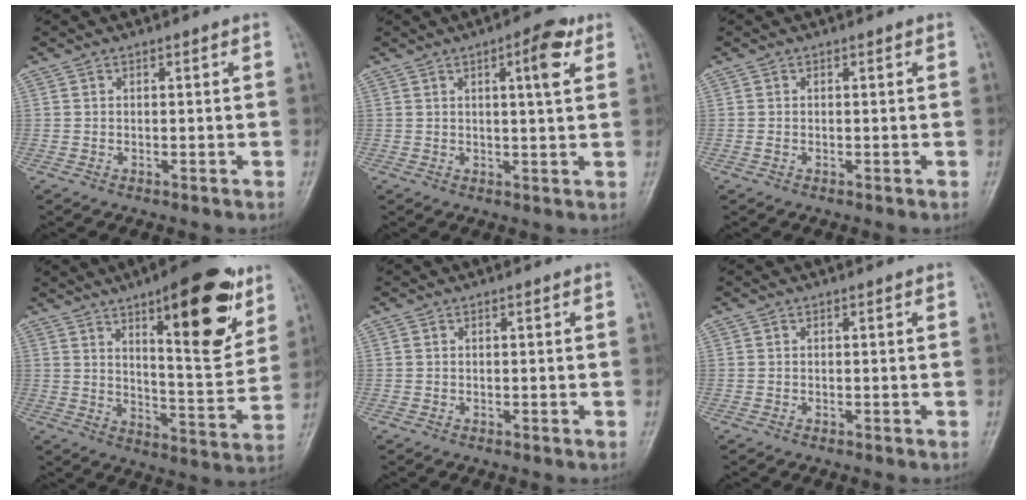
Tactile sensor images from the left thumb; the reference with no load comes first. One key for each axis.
{"total": 6.1, "fx": 2.6, "fy": 1.6, "fz": 5.3, "tx": -0.067, "ty": -0.003, "tz": 0.032}
{"total": 0.6, "fx": -0.1, "fy": 0.4, "fz": 0.4, "tx": -0.008, "ty": 0.000, "tz": -0.001}
{"total": 20.2, "fx": 10.5, "fy": 6.5, "fz": 15.9, "tx": -0.180, "ty": -0.054, "tz": 0.153}
{"total": 0.0}
{"total": 0.0}